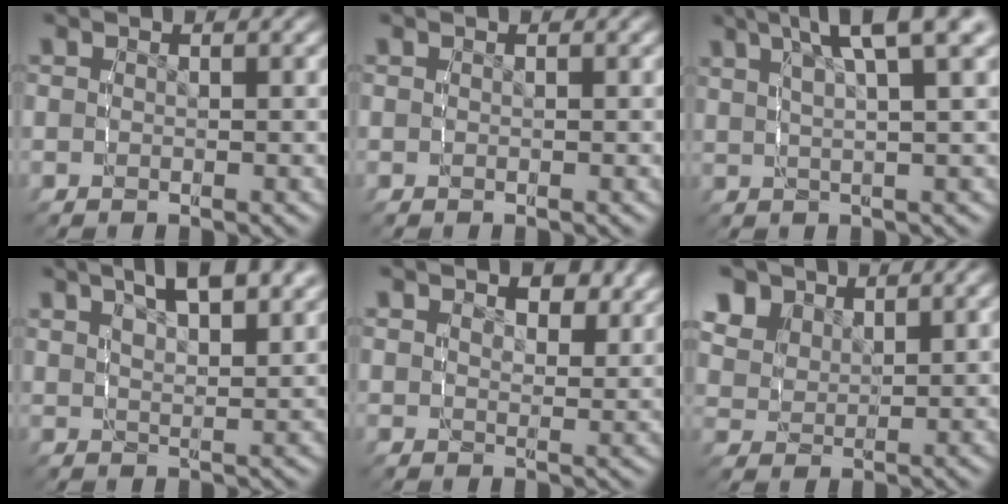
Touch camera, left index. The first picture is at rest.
{"total": 0.0}
{"total": 7.7, "force": [4.6, 1.7, 5.9], "torque": [-0.082, 0.023, 0.071]}
{"total": 6.2, "force": [4.3, 1.9, 4.0], "torque": [-0.057, 0.008, 0.074]}
{"total": 2.9, "force": [2.4, 0.9, 1.4], "torque": [-0.016, -0.007, 0.045]}
{"total": 6.8, "force": [3.6, 4.9, 3.1], "torque": [-0.066, 0.006, 0.064]}